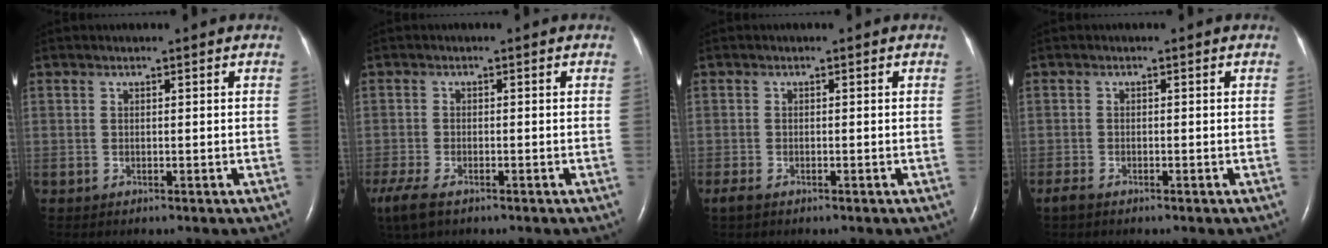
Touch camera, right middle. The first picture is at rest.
{"total": 8.7, "force": [-5.6, 3.8, 5.4], "torque": [-0.129, -0.022, -0.095]}
{"total": 1.6, "force": [-1.1, 0.6, 1.0], "torque": [-0.028, -0.004, -0.020]}
{"total": 1.5, "force": [-1.2, 0.5, 0.9], "torque": [-0.026, -0.003, -0.023]}